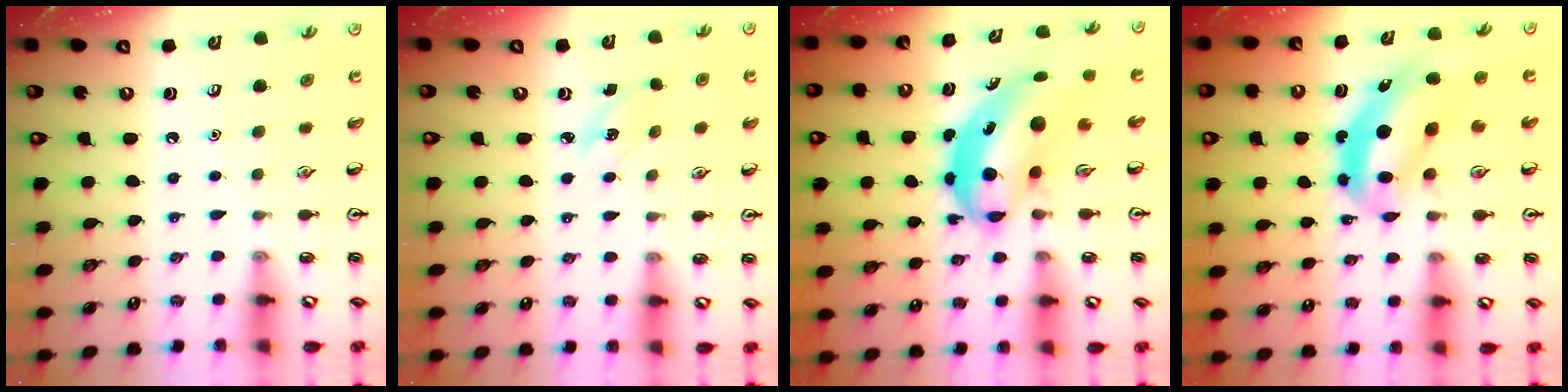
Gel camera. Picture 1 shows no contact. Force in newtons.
{"total": 2.7, "press": 2.5, "slide": 1.0}
{"total": 7.7, "press": 7.5, "slide": 1.9}
{"total": 6.9, "press": 6.6, "slide": 1.9}